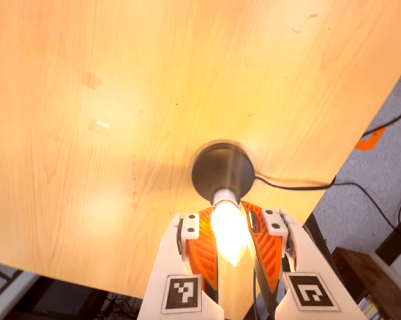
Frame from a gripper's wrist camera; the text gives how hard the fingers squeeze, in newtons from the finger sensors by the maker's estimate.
{"total": 22.7, "left": 19.1, "right": 26.2}